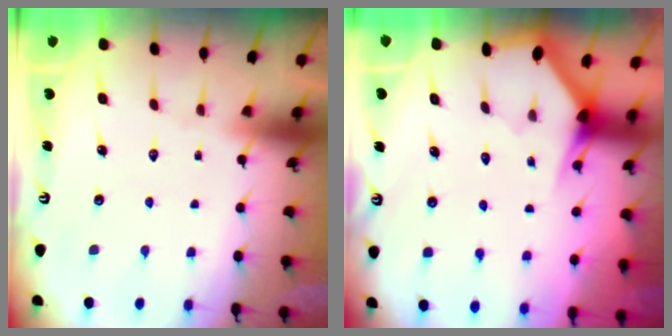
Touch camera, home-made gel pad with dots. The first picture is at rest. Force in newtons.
{"total": 2.9, "press": 2.9, "slide": 0.1}